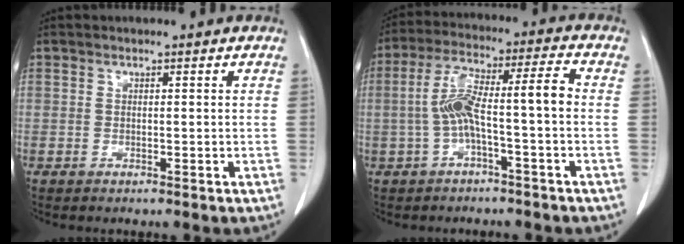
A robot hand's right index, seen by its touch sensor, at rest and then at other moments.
{"total": 9.4, "force": [-1.3, 1.1, 9.2], "torque": [-0.179, 0.041, -0.026]}